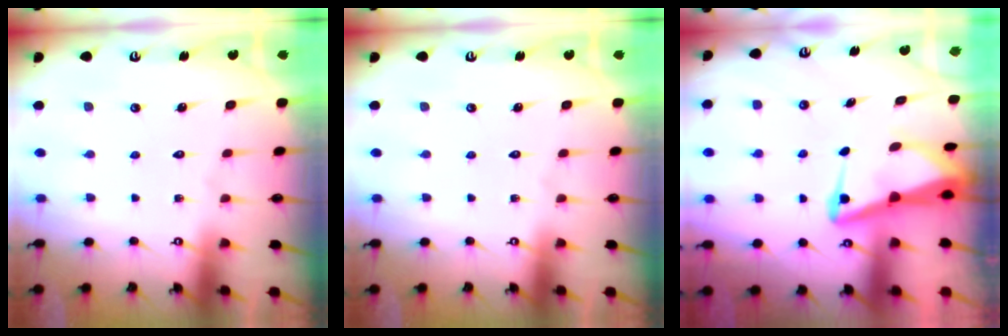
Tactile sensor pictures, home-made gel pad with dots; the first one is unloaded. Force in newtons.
{"total": 0.0}
{"total": 5.1, "press": 5.0, "slide": 0.5}